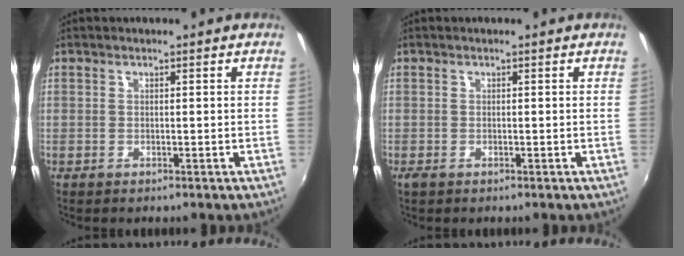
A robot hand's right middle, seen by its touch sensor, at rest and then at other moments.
{"total": 0.7, "force": [-0.4, 0.4, 0.4], "torque": [-0.008, -0.003, -0.008]}